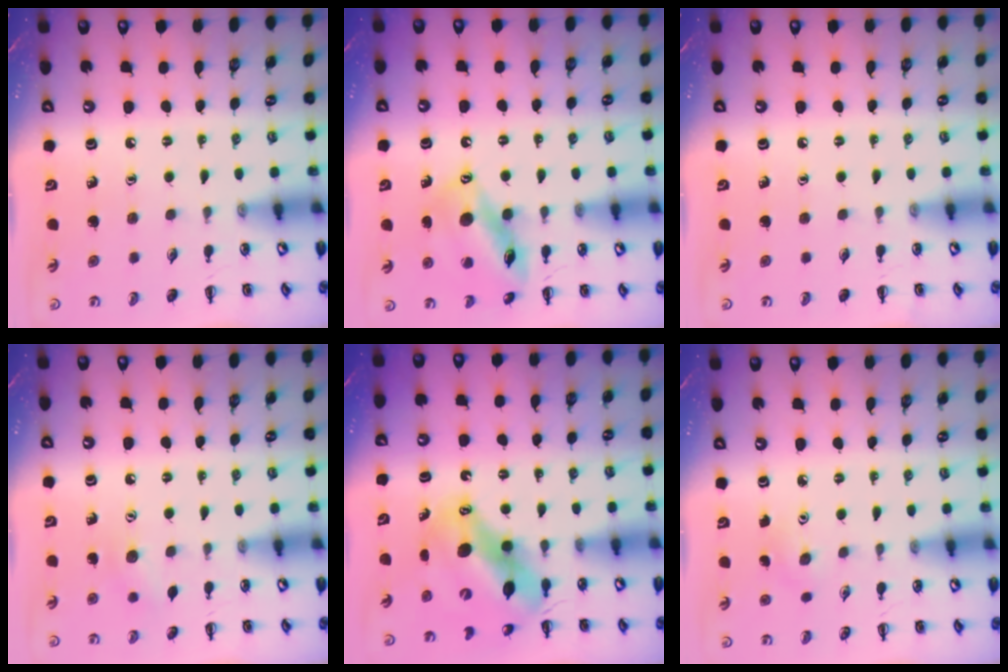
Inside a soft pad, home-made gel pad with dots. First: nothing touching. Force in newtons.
{"total": 14.1, "press": 13.8, "slide": 3.1}
{"total": 0.0}
{"total": 7.4, "press": 7.1, "slide": 1.9}
{"total": 13.5, "press": 13.1, "slide": 3.5}
{"total": 3.0, "press": 2.8, "slide": 0.8}